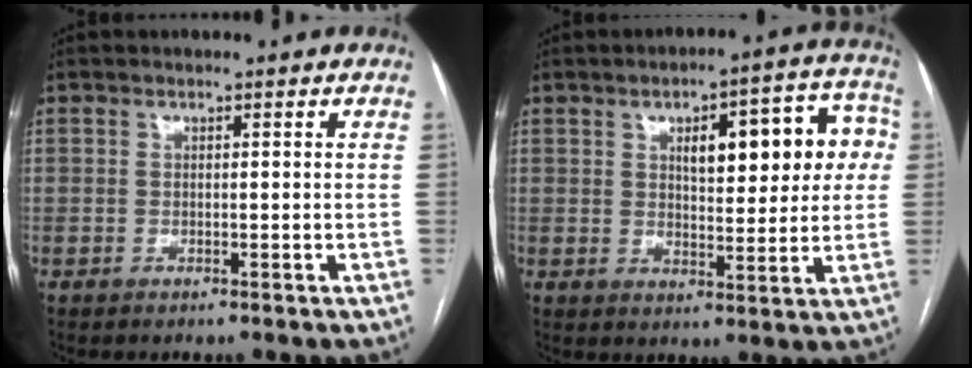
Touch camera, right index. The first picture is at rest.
{"total": 13.0, "force": [3.2, 4.7, 11.8], "torque": [-0.145, 0.037, 0.043]}